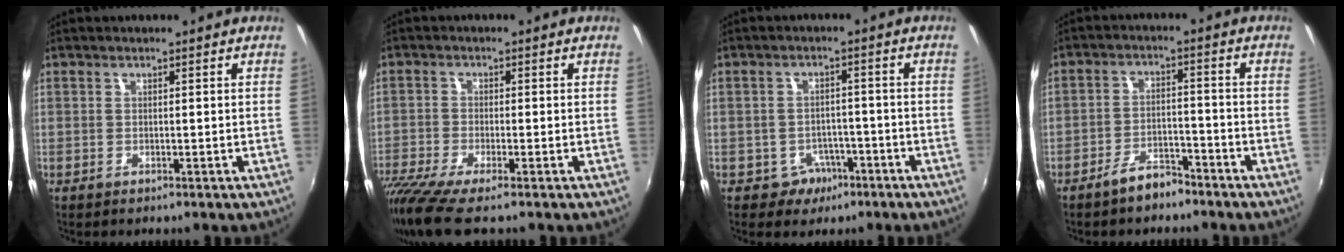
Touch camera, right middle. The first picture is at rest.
{"total": 10.0, "force": [-7.6, 1.1, 6.4], "torque": [-0.154, -0.047, -0.138]}
{"total": 4.8, "force": [-2.8, 3.8, 1.1], "torque": [-0.033, 0.012, -0.029]}
{"total": 5.3, "force": [-4.4, 1.8, 2.3], "torque": [-0.055, 0.011, -0.068]}